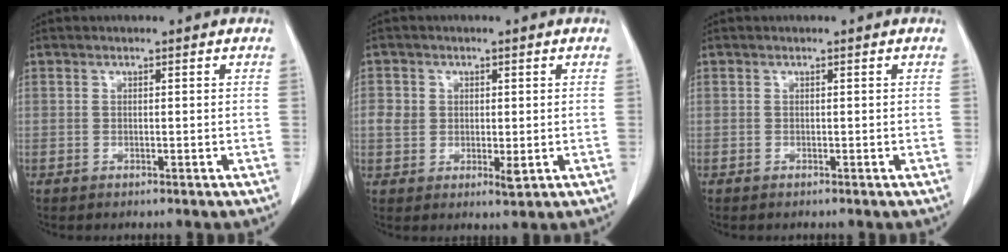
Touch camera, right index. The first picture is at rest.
{"total": 4.2, "force": [0.0, 3.0, 3.0], "torque": [-0.047, 0.000, 0.004]}
{"total": 0.0}